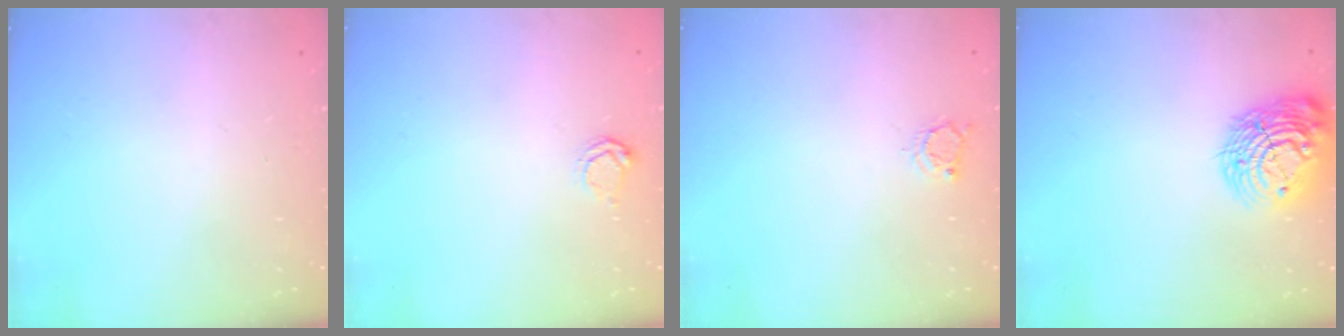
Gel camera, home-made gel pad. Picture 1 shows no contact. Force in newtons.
{"total": 3.1, "press": 3.1, "slide": 0.4}
{"total": 3.9, "press": 3.9, "slide": 0.2}
{"total": 15.0, "press": 14.9, "slide": 1.1}